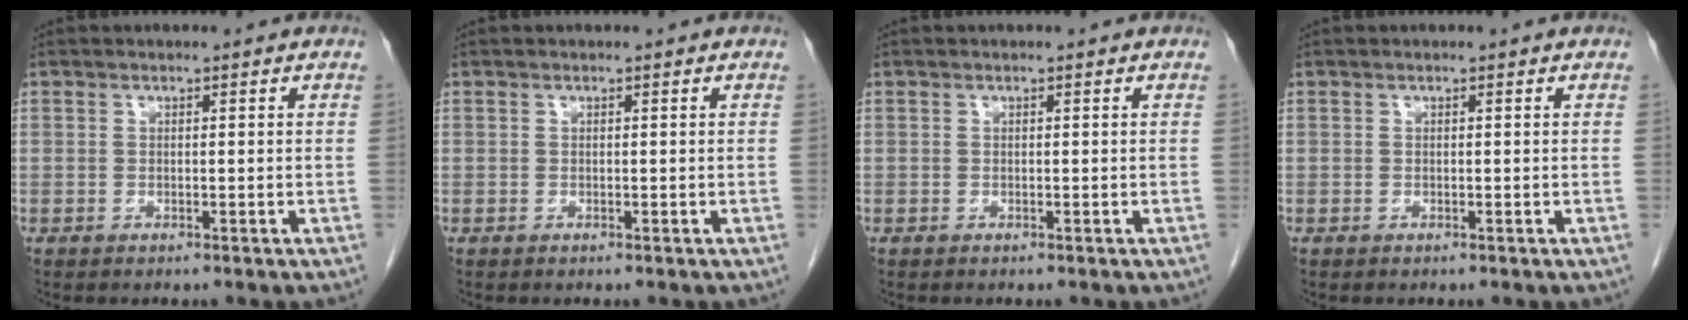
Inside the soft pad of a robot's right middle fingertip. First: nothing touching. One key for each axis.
{"total": 0.0}
{"total": 0.0}
{"total": 0.0}